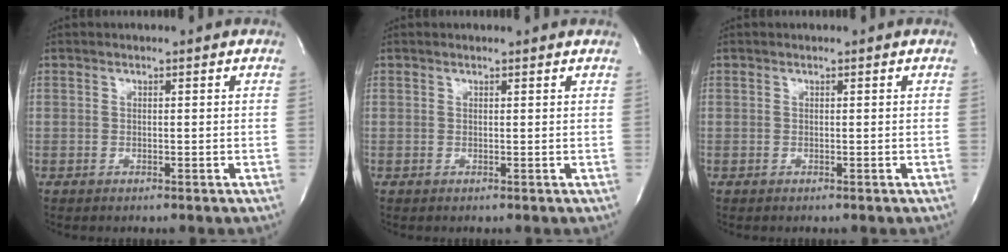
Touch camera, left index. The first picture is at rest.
{"total": 0.6, "force": [0.6, 0.0, 0.1], "torque": [-0.009, -0.001, 0.001]}
{"total": 0.0}